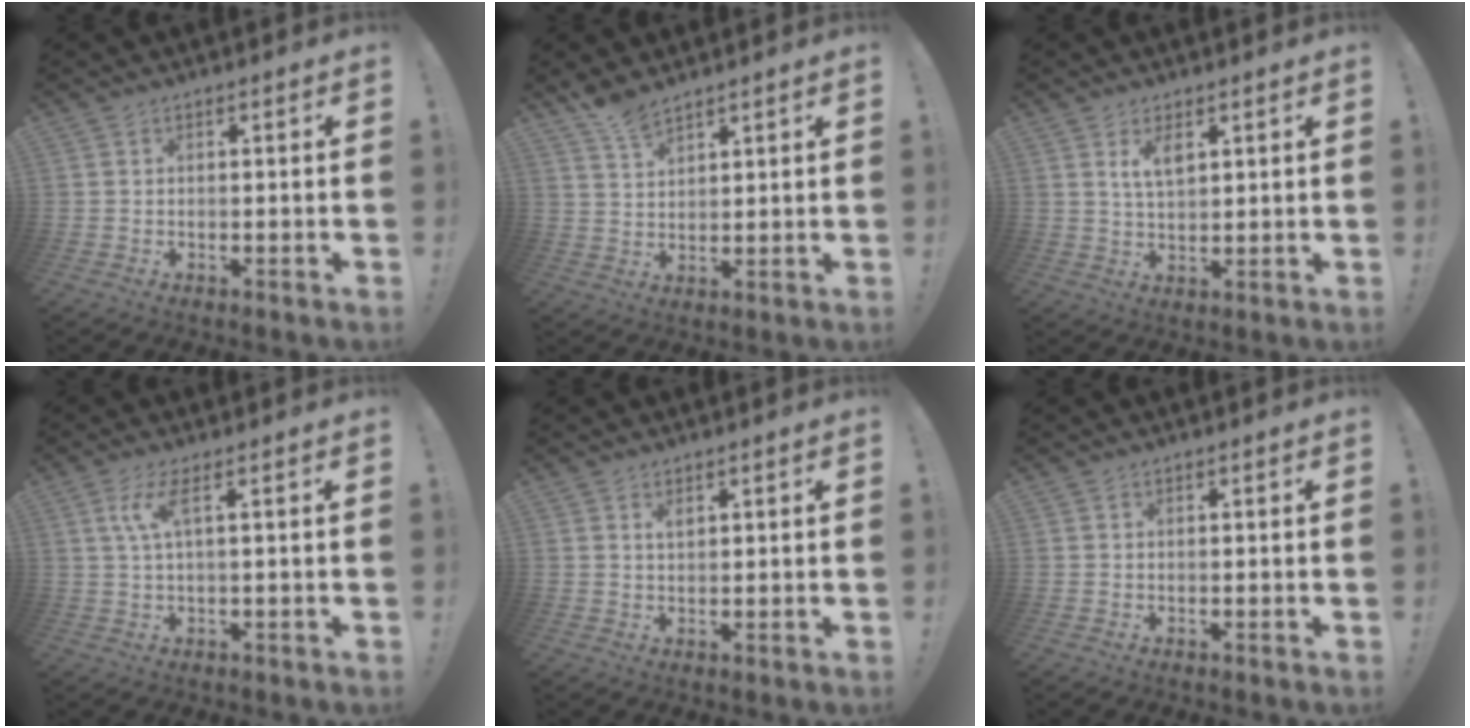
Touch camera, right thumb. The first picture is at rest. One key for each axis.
{"total": 5.7, "fx": 5.0, "fy": 1.7, "fz": 2.1, "tx": -0.039, "ty": -0.029, "tz": 0.092}
{"total": 5.3, "fx": 2.9, "fy": 2.7, "fz": 3.5, "tx": -0.054, "ty": -0.015, "tz": 0.050}
{"total": 5.6, "fx": 1.9, "fy": 0.7, "fz": 5.2, "tx": -0.095, "ty": -0.004, "tz": 0.030}
{"total": 1.4, "fx": 1.0, "fy": 0.6, "fz": 0.8, "tx": -0.003, "ty": -0.005, "tz": 0.015}
{"total": 0.0}